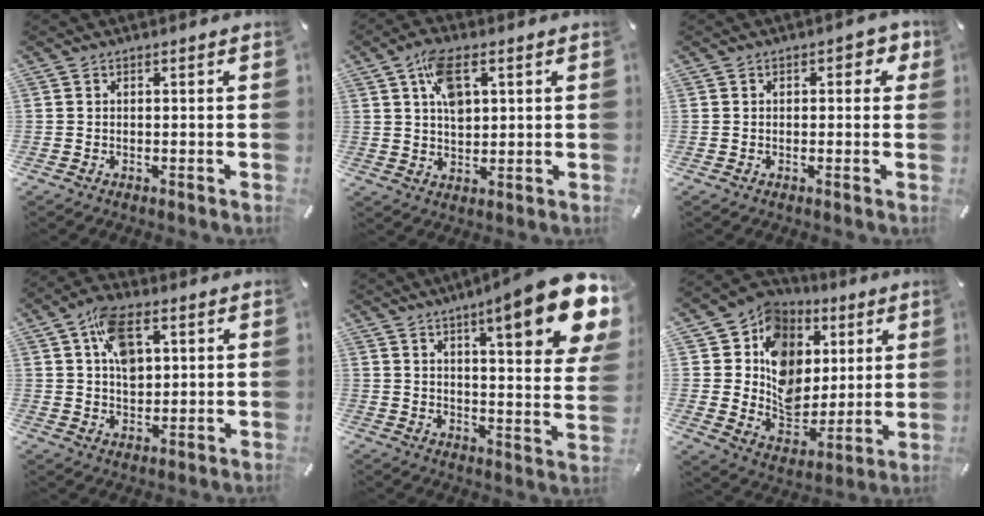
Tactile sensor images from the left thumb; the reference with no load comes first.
{"total": 7.9, "force": [2.9, 4.6, 5.8], "torque": [-0.098, 0.001, 0.049]}
{"total": 3.0, "force": [0.5, 2.0, 2.2], "torque": [-0.020, 0.002, 0.000]}
{"total": 9.9, "force": [3.3, 6.4, 6.8], "torque": [-0.109, 0.004, 0.060]}
{"total": 18.6, "force": [10.8, 4.0, 14.5], "torque": [-0.205, -0.068, 0.166]}
{"total": 13.9, "force": [3.1, 12.6, 5.1], "torque": [-0.076, -0.033, 0.065]}